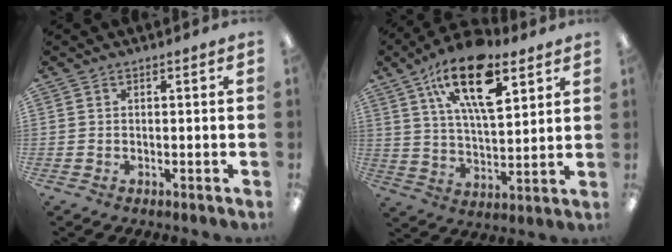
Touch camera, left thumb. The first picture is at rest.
{"total": 19.4, "force": [10.9, 8.5, 13.7], "torque": [-0.218, -0.044, 0.182]}